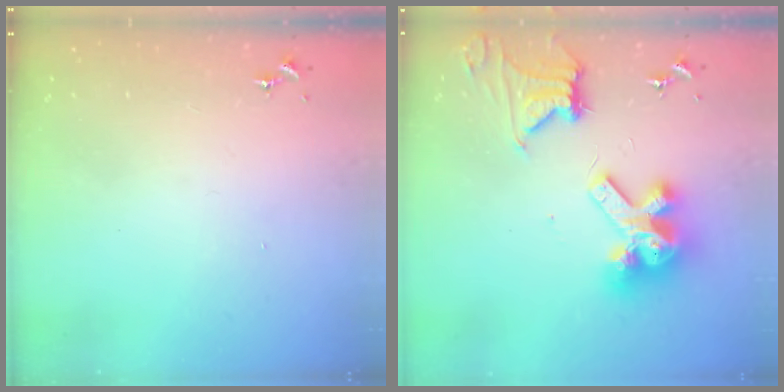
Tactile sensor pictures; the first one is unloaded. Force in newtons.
{"total": 15.4, "press": 15.3, "slide": 2.1}